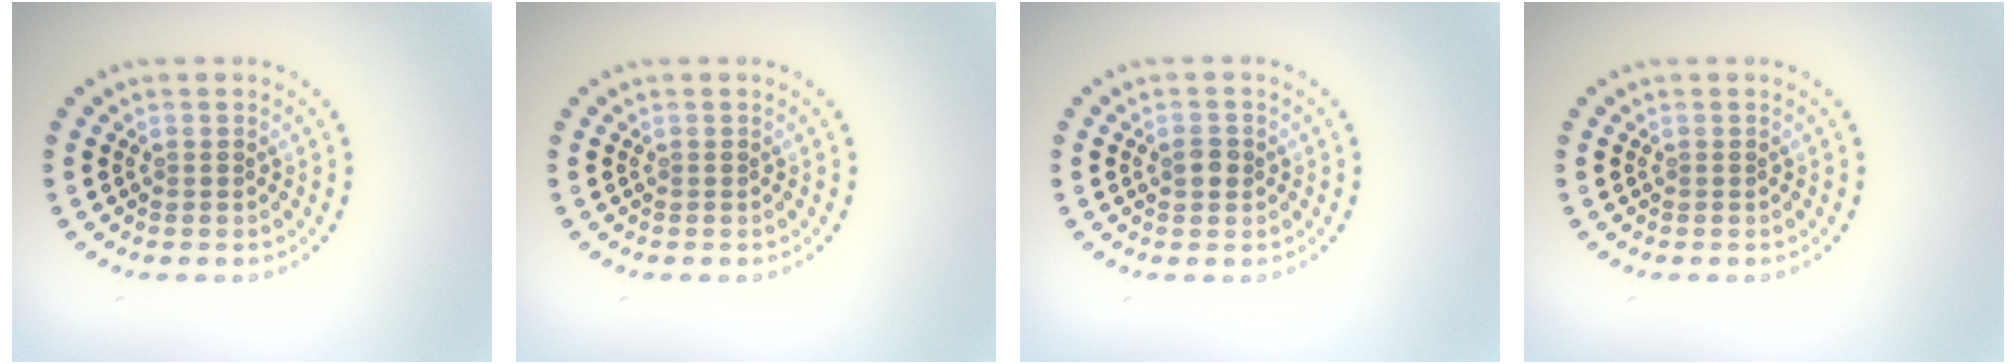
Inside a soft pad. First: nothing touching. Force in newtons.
{"total": 0.0}
{"total": 1.4, "press": 1.4, "slide": 0.1}
{"total": 0.0}